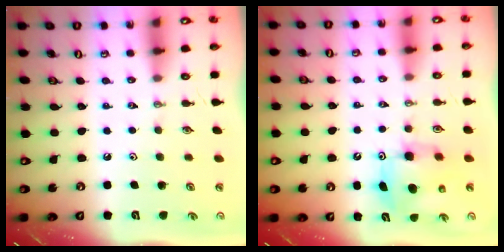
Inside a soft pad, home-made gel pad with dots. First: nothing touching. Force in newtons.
{"total": 7.4, "press": 7.4, "slide": 0.2}